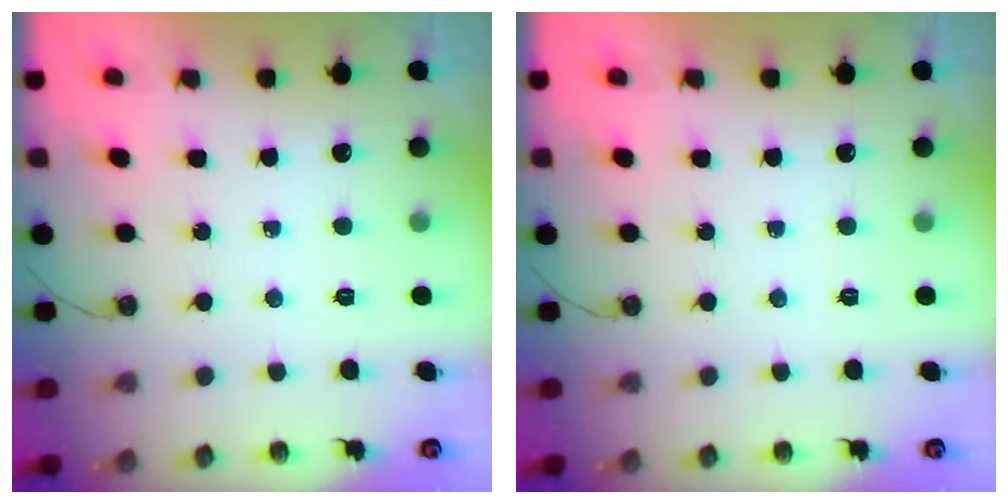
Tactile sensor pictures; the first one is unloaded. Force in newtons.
{"total": 0.0}